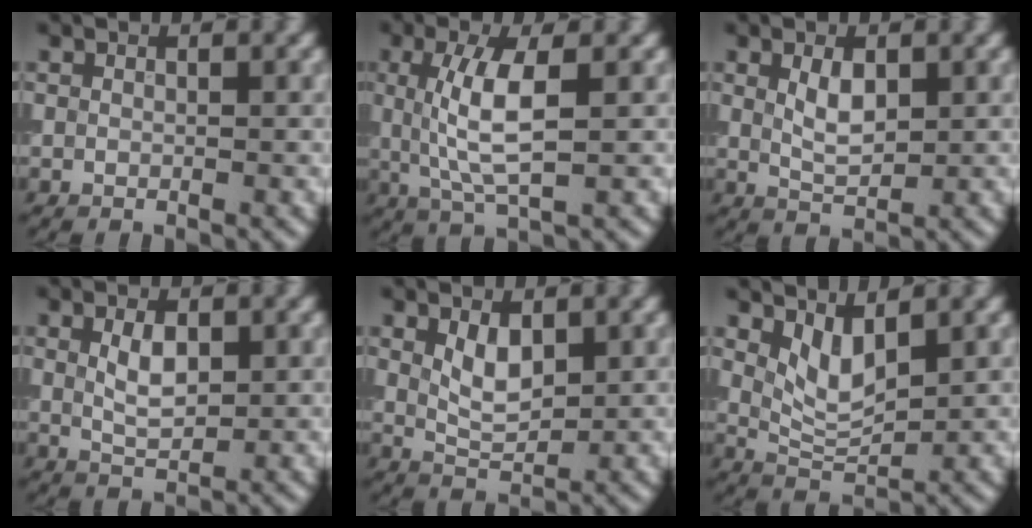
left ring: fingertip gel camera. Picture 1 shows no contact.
{"total": 5.3, "force": [0.7, 1.6, 5.1], "torque": [-0.103, 0.003, 0.014]}
{"total": 2.7, "force": [0.8, 1.3, 2.2], "torque": [-0.047, 0.000, 0.017]}
{"total": 2.8, "force": [0.6, 1.4, 2.3], "torque": [-0.049, 0.000, 0.015]}
{"total": 3.0, "force": [1.0, 1.5, 2.3], "torque": [-0.050, -0.002, 0.023]}
{"total": 3.3, "force": [1.5, 1.4, 2.6], "torque": [-0.053, -0.009, 0.033]}